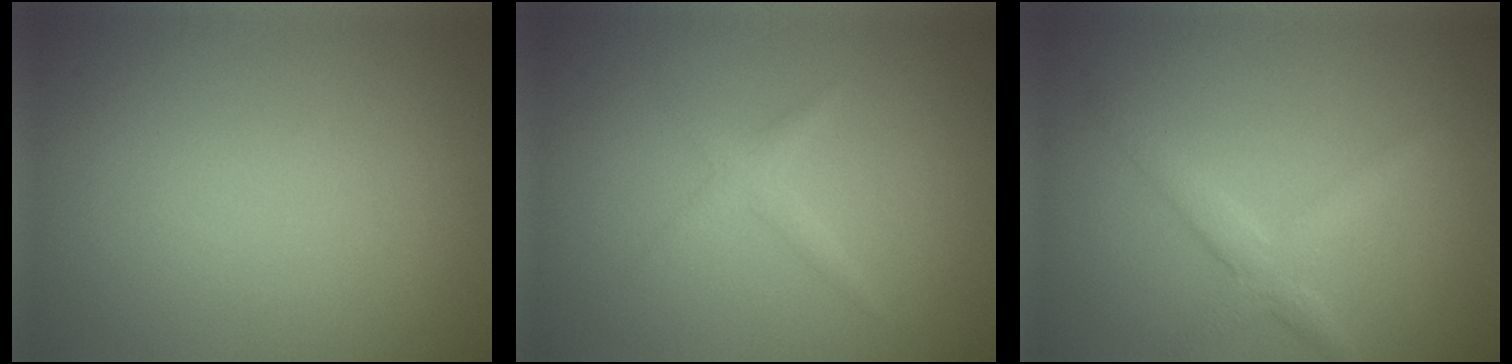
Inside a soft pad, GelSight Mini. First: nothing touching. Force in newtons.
{"total": 1.3, "press": 1.3, "slide": 0.1}
{"total": 2.5, "press": 2.5, "slide": 0.0}